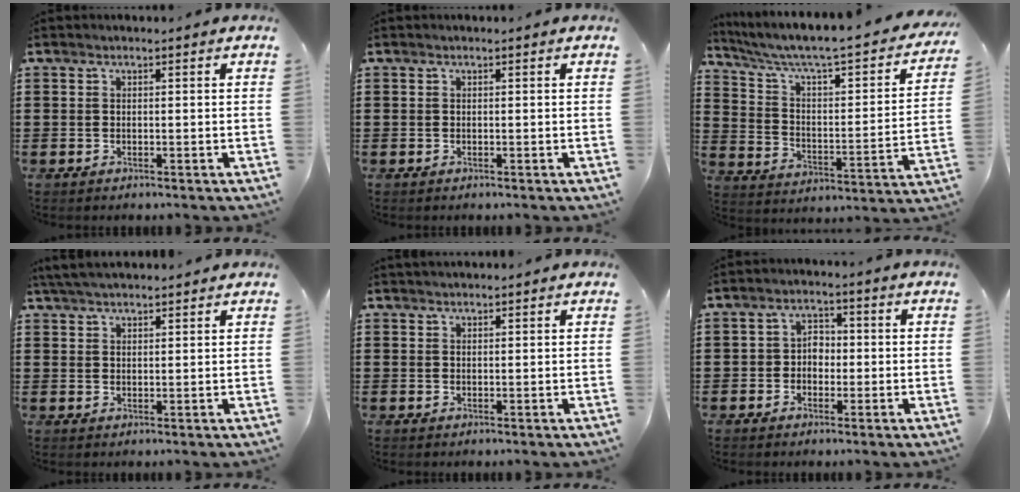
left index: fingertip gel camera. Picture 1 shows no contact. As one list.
[{"total": 0.0}, {"total": 4.8, "force": [3.6, 0.8, 3.1], "torque": [-0.080, -0.040, 0.050]}, {"total": 3.7, "force": [3.4, 0.4, 1.3], "torque": [-0.035, -0.001, 0.064]}, {"total": 0.9, "force": [0.9, 0.1, 0.1], "torque": [-0.004, 0.000, 0.018]}, {"total": 3.0, "force": [-0.6, 2.4, 1.7], "torque": [-0.032, 0.005, -0.017]}]